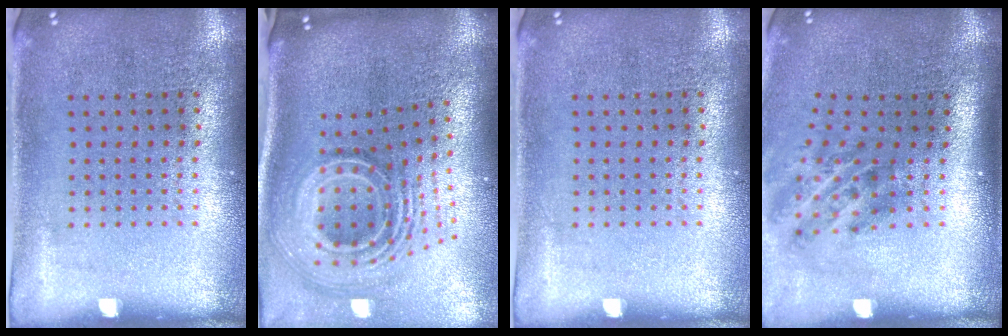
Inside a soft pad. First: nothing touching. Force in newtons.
{"total": 3.0, "press": 1.8, "slide": 2.4}
{"total": 0.0}
{"total": 1.9, "press": 1.2, "slide": 1.5}